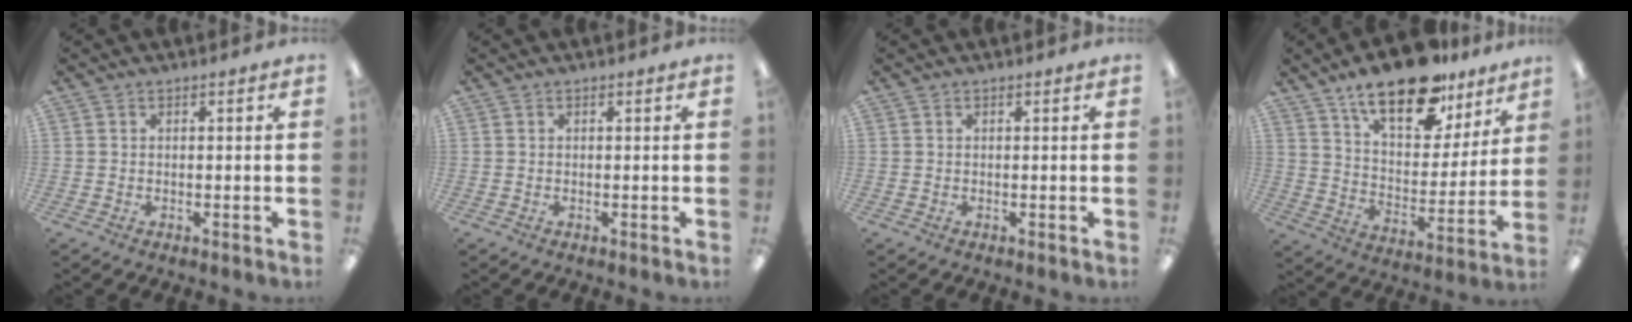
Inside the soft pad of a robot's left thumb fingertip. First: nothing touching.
{"total": 0.0}
{"total": 0.0}
{"total": 20.2, "force": [14.3, 9.0, 11.1], "torque": [-0.174, -0.083, 0.247]}